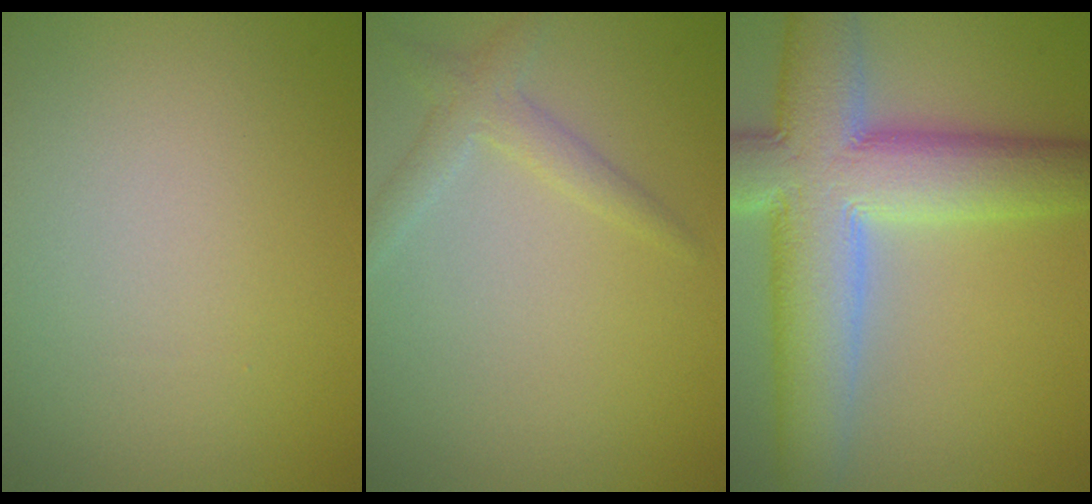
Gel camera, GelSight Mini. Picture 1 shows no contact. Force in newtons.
{"total": 1.9, "press": 1.9, "slide": 0.0}
{"total": 11.6, "press": 11.6, "slide": 0.8}